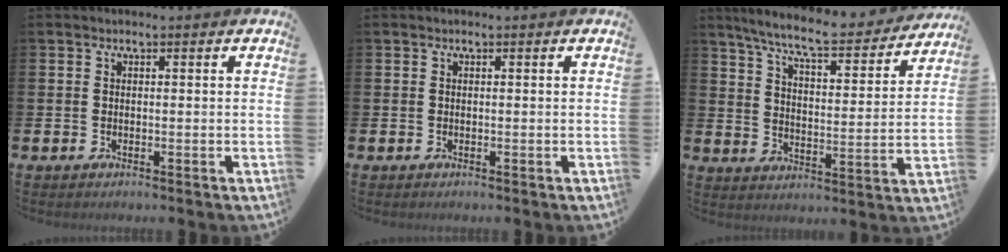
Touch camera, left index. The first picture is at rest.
{"total": 0.0}
{"total": 8.4, "force": [7.6, 0.9, 3.5], "torque": [-0.091, -0.047, 0.128]}